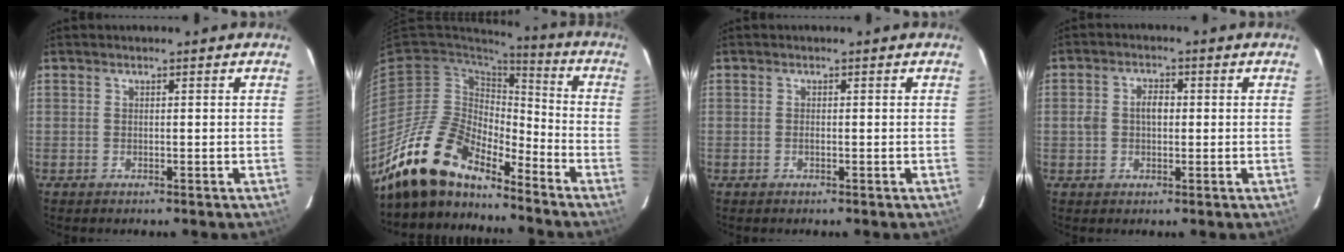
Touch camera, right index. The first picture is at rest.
{"total": 16.3, "force": [-13.8, 5.2, 6.8], "torque": [-0.132, -0.001, -0.260]}
{"total": 0.6, "force": [-0.2, 0.3, 0.5], "torque": [-0.010, 0.000, -0.005]}
{"total": 4.1, "force": [0.0, 2.9, 2.9], "torque": [-0.053, 0.011, 0.000]}